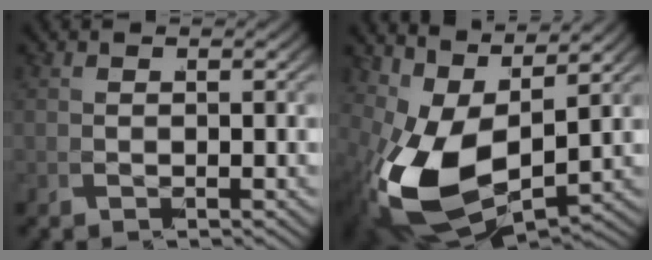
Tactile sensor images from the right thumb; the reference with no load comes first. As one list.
[{"total": 11.6, "force": [-0.2, 6.6, 9.6], "torque": [-0.221, -0.056, 0.031]}]